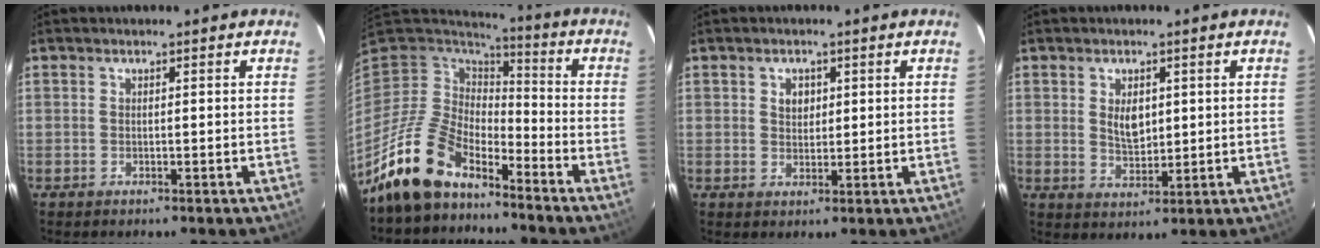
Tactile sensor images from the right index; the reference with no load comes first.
{"total": 14.5, "force": [-11.5, 6.2, 6.4], "torque": [-0.143, -0.002, -0.214]}
{"total": 2.8, "force": [1.0, 2.3, 1.4], "torque": [-0.018, 0.006, 0.018]}
{"total": 4.6, "force": [1.1, 2.8, 3.4], "torque": [-0.058, -0.001, 0.024]}